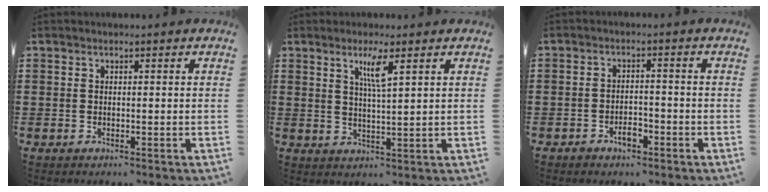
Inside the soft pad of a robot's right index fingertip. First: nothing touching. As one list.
[{"total": 3.9, "force": [2.2, 0.2, 3.3], "torque": [-0.063, -0.002, 0.033]}, {"total": 2.7, "force": [-1.9, 1.3, 1.4], "torque": [-0.029, 0.003, -0.038]}]